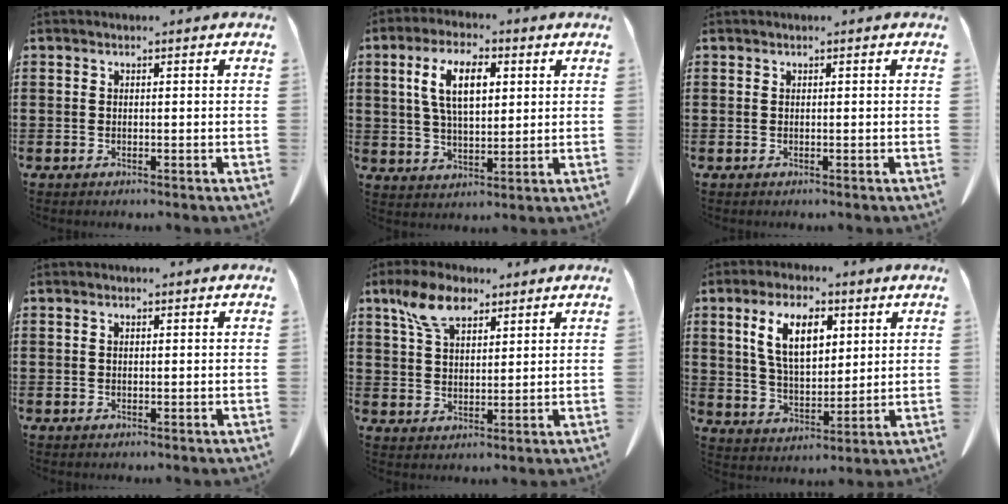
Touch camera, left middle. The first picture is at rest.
{"total": 8.7, "force": [3.0, 3.8, 7.2], "torque": [-0.159, 0.010, 0.050]}
{"total": 0.0}
{"total": 0.8, "force": [0.3, 0.3, 0.7], "torque": [-0.016, 0.001, 0.005]}
{"total": 7.7, "force": [4.9, 3.8, 4.5], "torque": [-0.105, 0.007, 0.092]}
{"total": 9.8, "force": [4.4, 4.9, 7.1], "torque": [-0.149, 0.014, 0.081]}